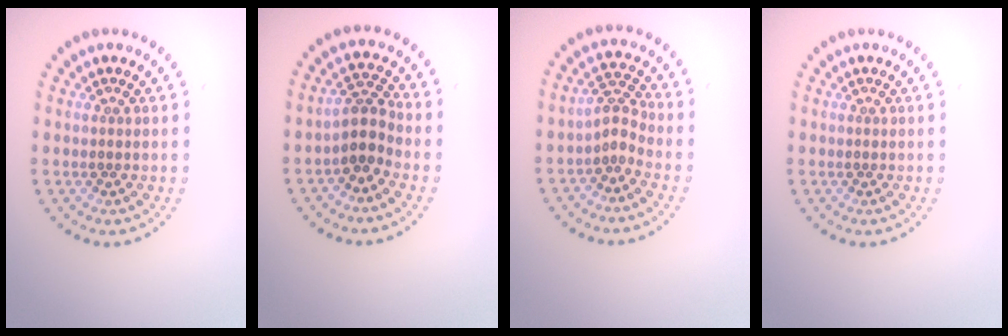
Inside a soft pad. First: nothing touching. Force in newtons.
{"total": 2.6, "press": 2.0, "slide": 1.6}
{"total": 2.1, "press": 1.5, "slide": 1.5}
{"total": 0.0}